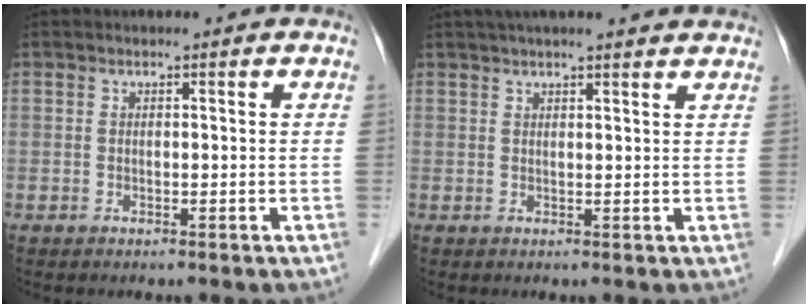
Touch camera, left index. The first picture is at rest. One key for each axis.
{"total": 10.6, "fx": 9.3, "fy": 1.0, "fz": 5.0, "tx": -0.071, "ty": 0.030, "tz": 0.113}